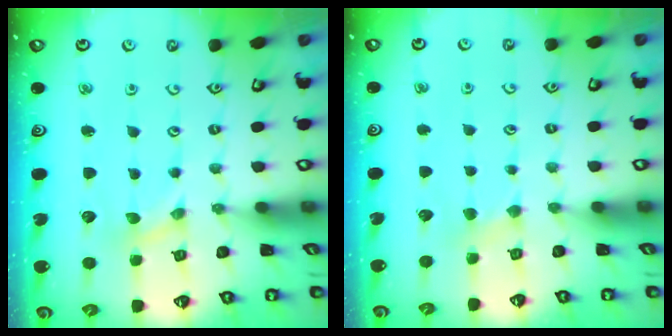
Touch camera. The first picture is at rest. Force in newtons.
{"total": 2.1, "press": 2.1, "slide": 0.3}